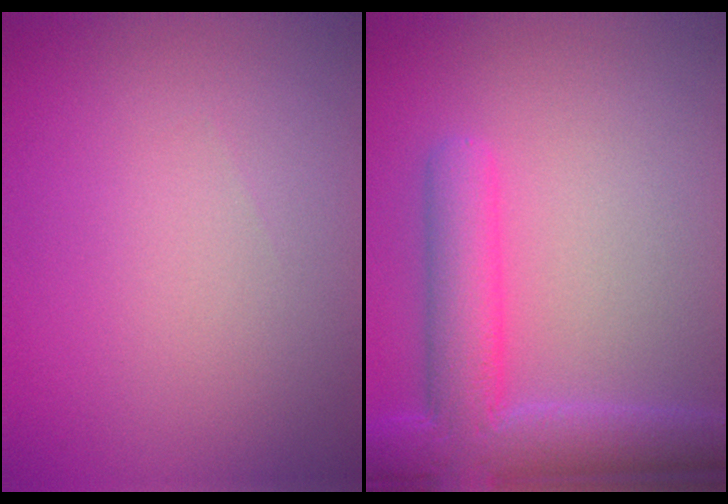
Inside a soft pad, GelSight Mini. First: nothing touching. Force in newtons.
{"total": 6.8, "press": 6.8, "slide": 0.5}